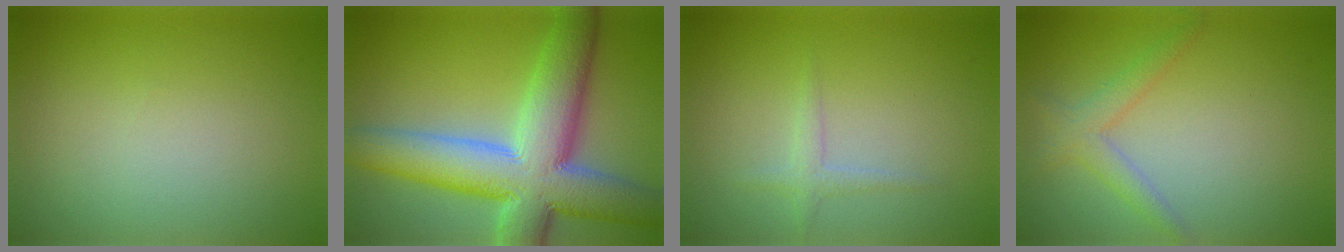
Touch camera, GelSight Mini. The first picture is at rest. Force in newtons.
{"total": 12.5, "press": 12.5, "slide": 0.8}
{"total": 1.3, "press": 1.3, "slide": 0.0}
{"total": 2.3, "press": 2.3, "slide": 0.1}